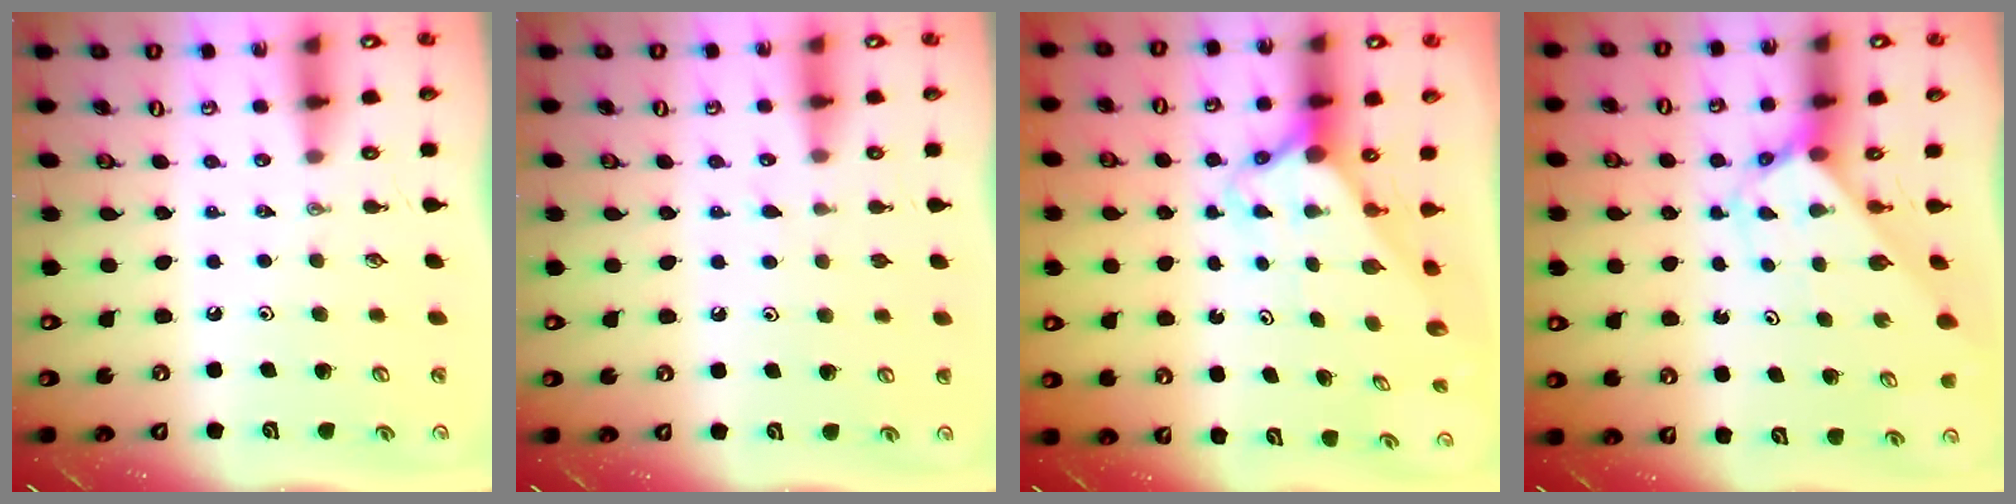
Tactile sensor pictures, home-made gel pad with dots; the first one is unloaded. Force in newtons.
{"total": 6.2, "press": 6.1, "slide": 0.5}
{"total": 2.8, "press": 2.8, "slide": 0.2}
{"total": 2.7, "press": 2.7, "slide": 0.2}